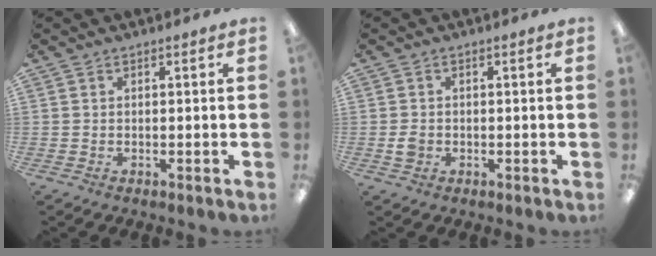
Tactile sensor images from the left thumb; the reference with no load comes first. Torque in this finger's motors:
{"motor_torque": [-0.04, 0.05, 0.18, -0.16, 0.00]}